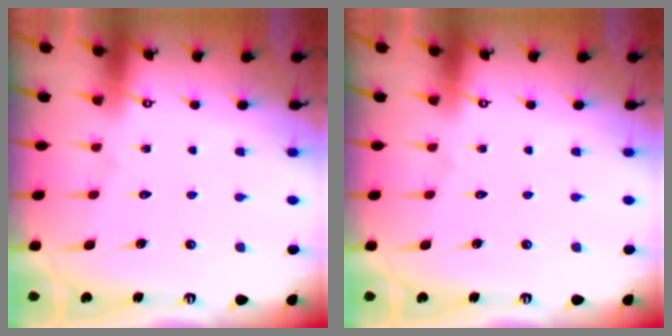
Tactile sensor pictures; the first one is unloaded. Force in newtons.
{"total": 0.0}